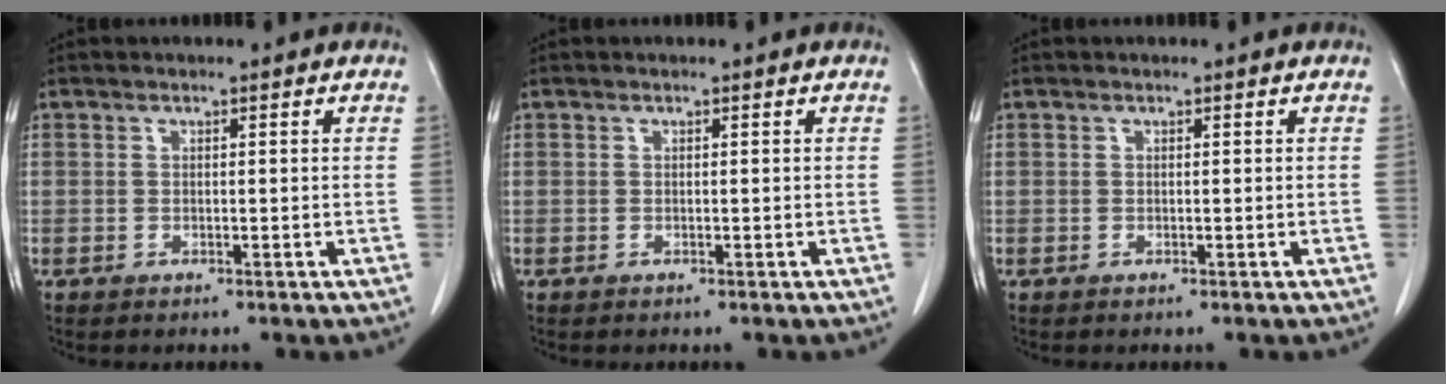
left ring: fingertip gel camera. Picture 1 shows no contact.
{"total": 0.0}
{"total": 0.0}